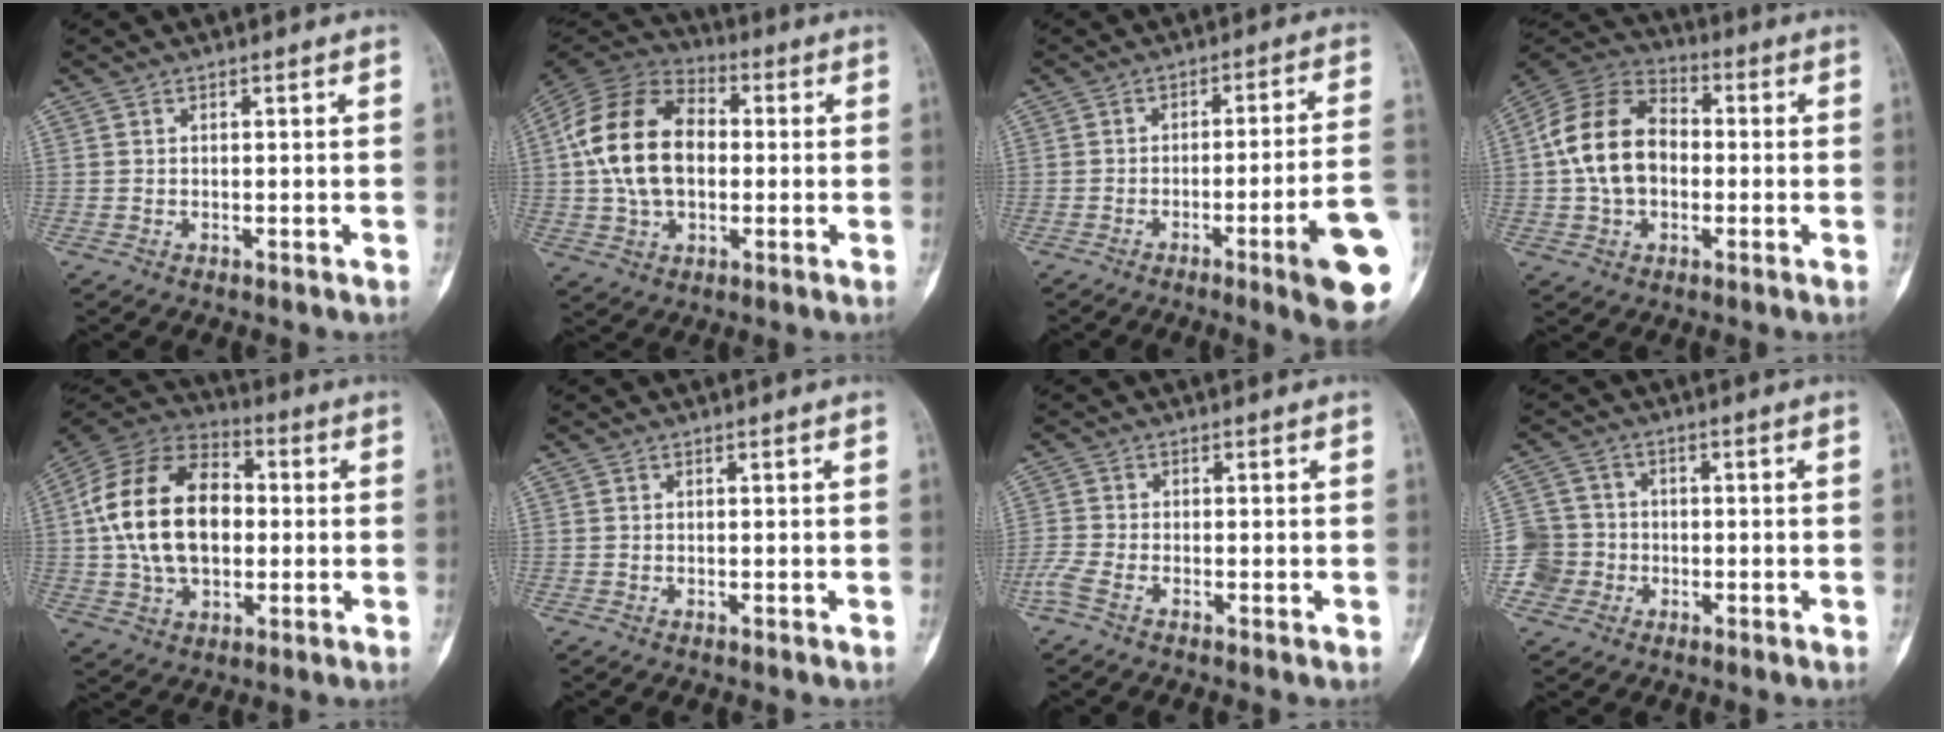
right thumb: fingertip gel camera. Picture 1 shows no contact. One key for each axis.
{"total": 18.1, "fx": 0.7, "fy": 12.0, "fz": 13.6, "tx": -0.243, "ty": 0.025, "tz": 0.007}
{"total": 14.0, "fx": -5.2, "fy": 0.9, "fz": 13.0, "tx": -0.146, "ty": 0.018, "tz": -0.070}
{"total": 15.3, "fx": -0.3, "fy": 10.8, "fz": 10.9, "tx": -0.188, "ty": 0.033, "tz": -0.015}
{"total": 21.0, "fx": 0.9, "fy": 13.7, "fz": 15.9, "tx": -0.283, "ty": 0.021, "tz": 0.013}
{"total": 0.0}
{"total": 2.4, "fx": -1.7, "fy": 0.6, "fz": 1.6, "tx": -0.056, "ty": -0.001, "tz": -0.045}
{"total": 6.0, "fx": -1.7, "fy": 5.8, "fz": 0.5, "tx": 0.017, "ty": 0.018, "tz": -0.036}